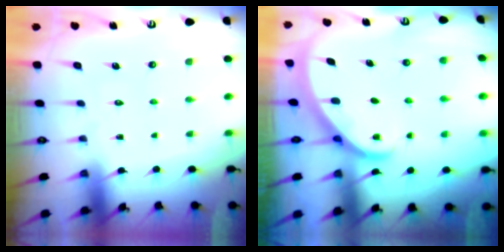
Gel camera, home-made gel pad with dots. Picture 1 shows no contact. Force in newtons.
{"total": 2.2, "press": 2.2, "slide": 0.1}